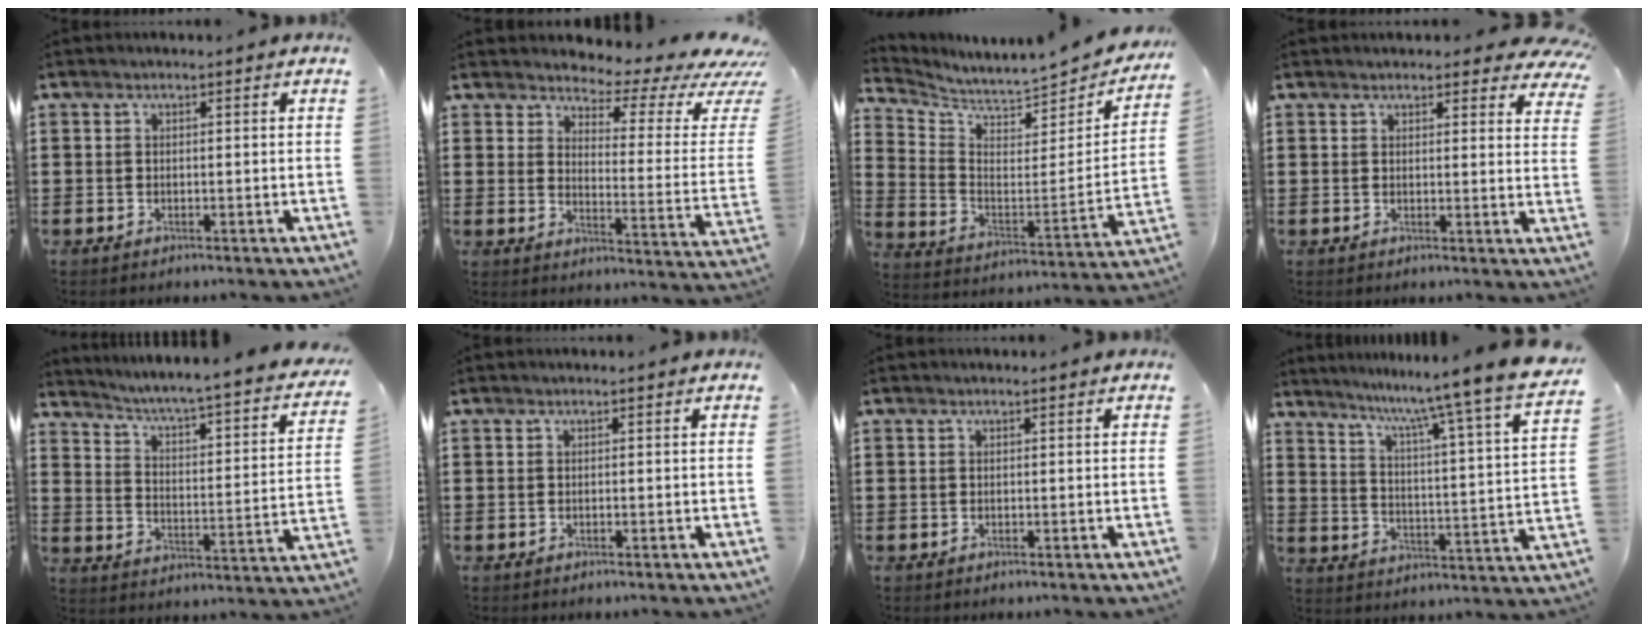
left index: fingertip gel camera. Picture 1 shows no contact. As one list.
[{"total": 4.1, "force": [3.4, 1.2, 2.0], "torque": [-0.044, -0.031, 0.051]}, {"total": 4.7, "force": [4.6, 0.4, 1.1], "torque": [-0.050, -0.051, 0.074]}, {"total": 3.6, "force": [3.2, 1.2, 1.1], "torque": [-0.015, -0.010, 0.057]}, {"total": 3.0, "force": [2.4, -1.0, 1.6], "torque": [-0.048, -0.043, 0.022]}, {"total": 0.0}, {"total": 0.0}, {"total": 7.8, "force": [6.6, -2.0, 3.7], "torque": [-0.083, -0.074, 0.096]}]